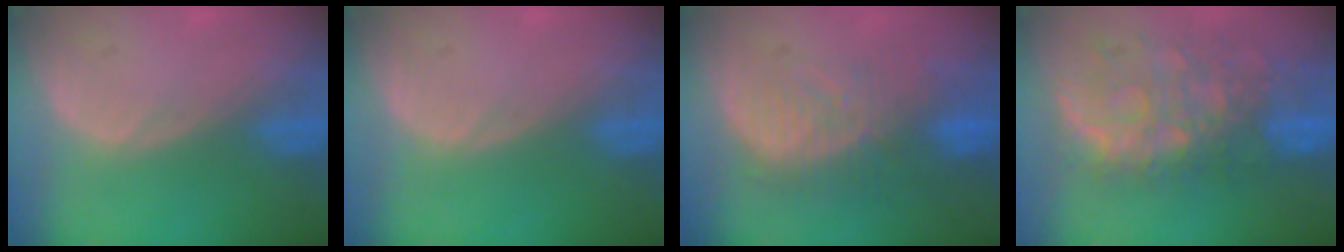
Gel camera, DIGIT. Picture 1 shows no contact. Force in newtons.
{"total": 0.0}
{"total": 10.2, "press": 8.8, "slide": 5.2}
{"total": 11.1, "press": 9.7, "slide": 5.4}